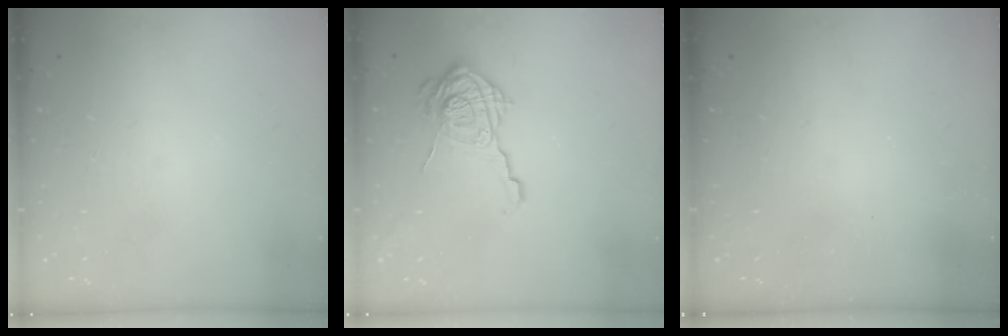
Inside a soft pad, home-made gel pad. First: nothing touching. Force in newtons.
{"total": 16.1, "press": 16.1, "slide": 0.5}
{"total": 2.3, "press": 2.2, "slide": 0.7}